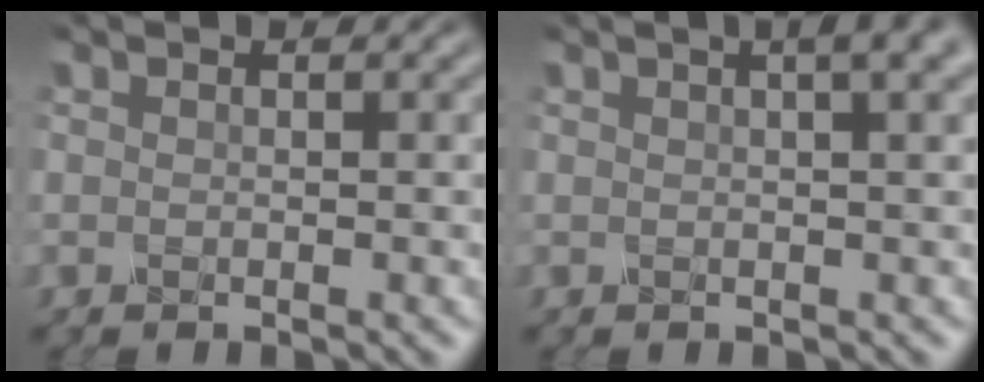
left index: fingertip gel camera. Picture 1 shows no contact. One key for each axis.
{"total": 4.2, "fx": 2.2, "fy": 1.3, "fz": 3.4, "tx": -0.032, "ty": 0.015, "tz": 0.009}